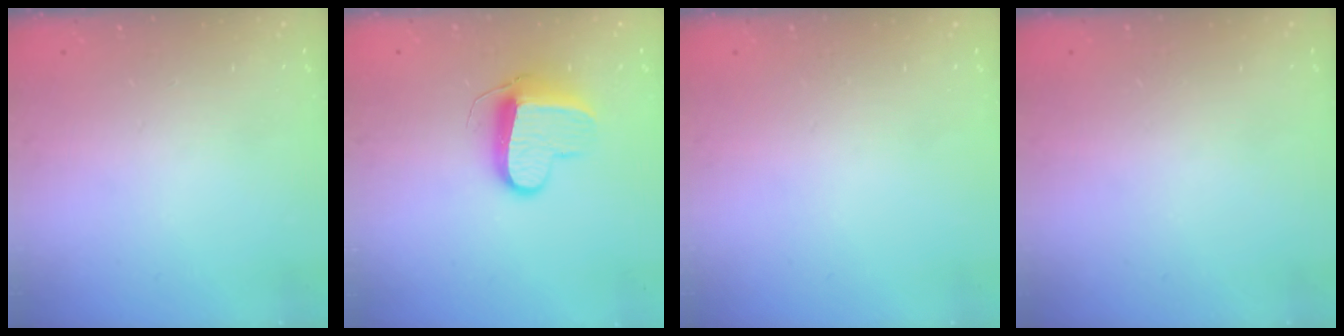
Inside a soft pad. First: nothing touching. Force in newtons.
{"total": 10.7, "press": 10.7, "slide": 0.5}
{"total": 0.0}
{"total": 0.6, "press": 0.5, "slide": 0.2}